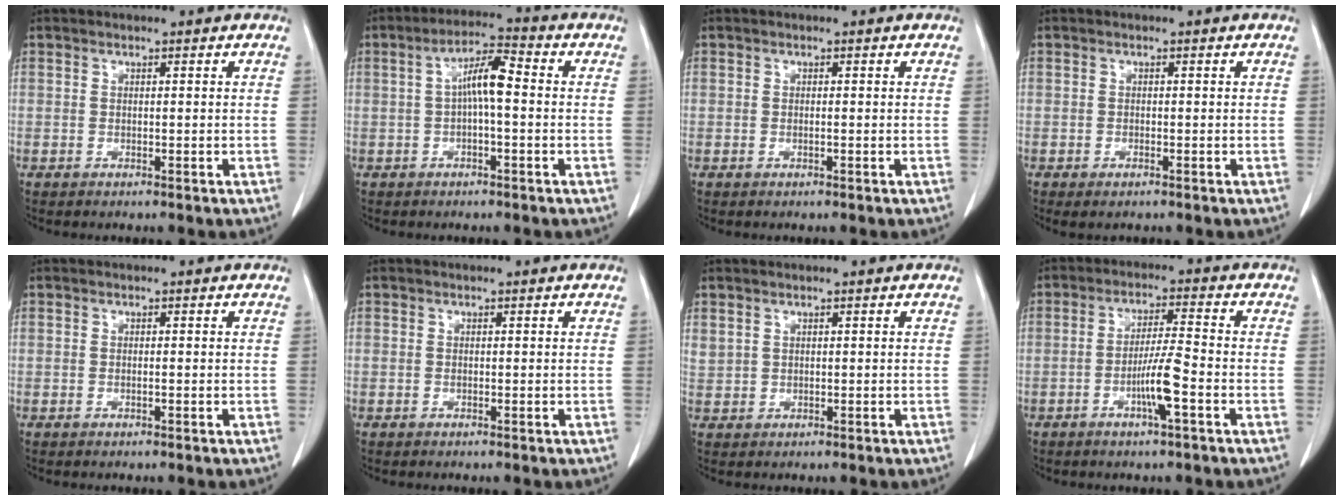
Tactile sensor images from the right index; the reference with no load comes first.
{"total": 6.0, "force": [0.1, 1.2, 5.8], "torque": [-0.109, 0.020, -0.003]}
{"total": 4.1, "force": [0.4, 3.9, 1.0], "torque": [-0.012, 0.009, 0.006]}
{"total": 1.3, "force": [-0.8, 0.4, 0.9], "torque": [-0.016, -0.002, -0.008]}
{"total": 0.0}
{"total": 0.0}
{"total": 1.9, "force": [1.2, 1.4, 0.5], "torque": [-0.010, 0.009, 0.030]}
{"total": 6.1, "force": [-2.3, -0.2, 5.6], "torque": [-0.109, -0.002, -0.044]}